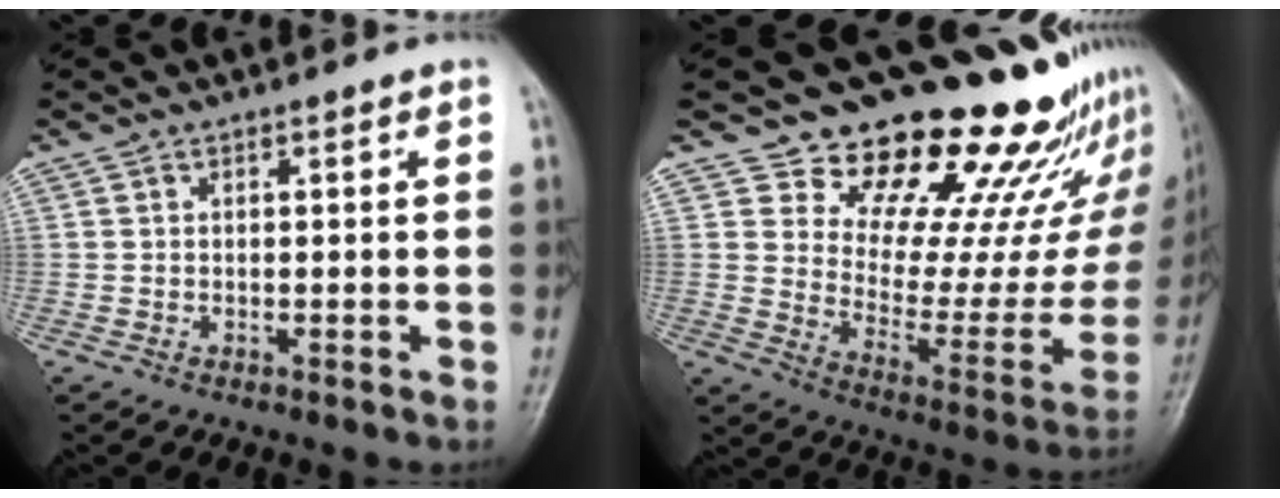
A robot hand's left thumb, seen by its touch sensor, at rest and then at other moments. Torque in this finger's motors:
{"motor_torque": [0.78, 0.46, 0.66, -2.11, 0.15]}